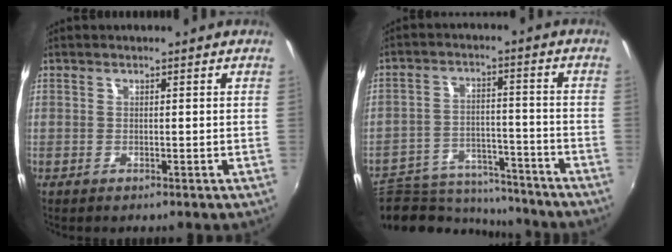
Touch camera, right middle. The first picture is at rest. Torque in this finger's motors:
{"motor_torque": [-0.99, -1.14, -1.05, -0.21]}